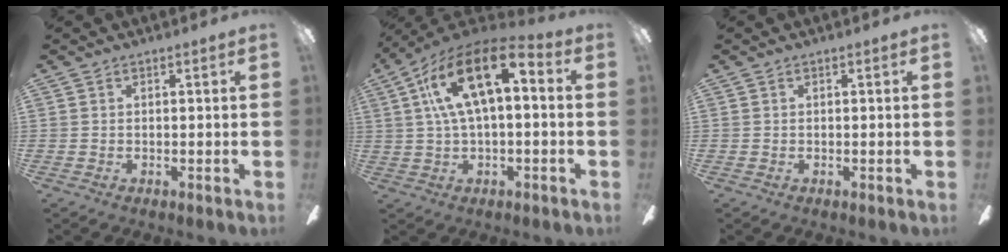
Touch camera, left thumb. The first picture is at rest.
{"total": 18.2, "force": [5.9, 8.6, 15.0], "torque": [-0.262, -0.013, 0.095]}
{"total": 0.0}